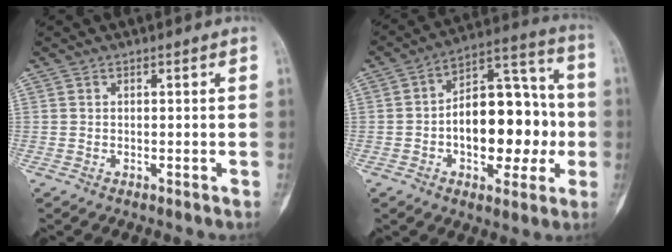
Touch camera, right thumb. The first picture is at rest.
{"total": 19.5, "force": [-2.4, 11.2, 15.8], "torque": [-0.192, 0.044, -0.032]}